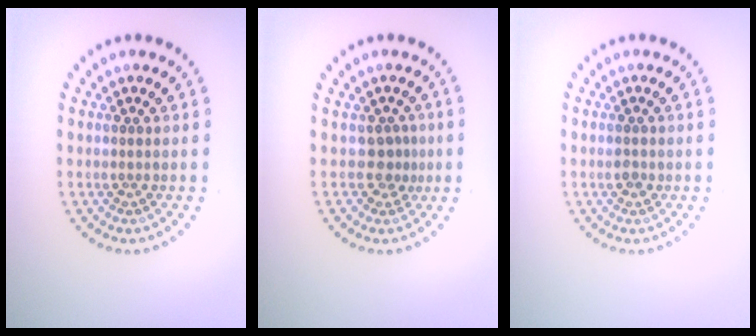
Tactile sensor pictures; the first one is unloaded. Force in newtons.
{"total": 1.7, "press": 1.2, "slide": 1.2}
{"total": 0.9, "press": 0.9, "slide": 0.1}